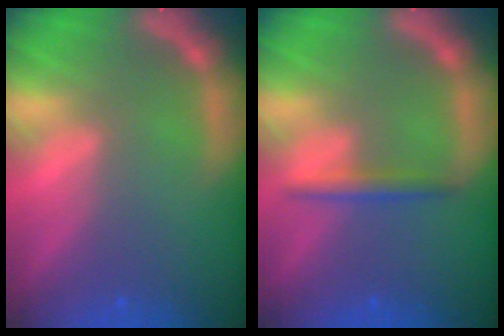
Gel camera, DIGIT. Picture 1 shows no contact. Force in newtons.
{"total": 1.9}